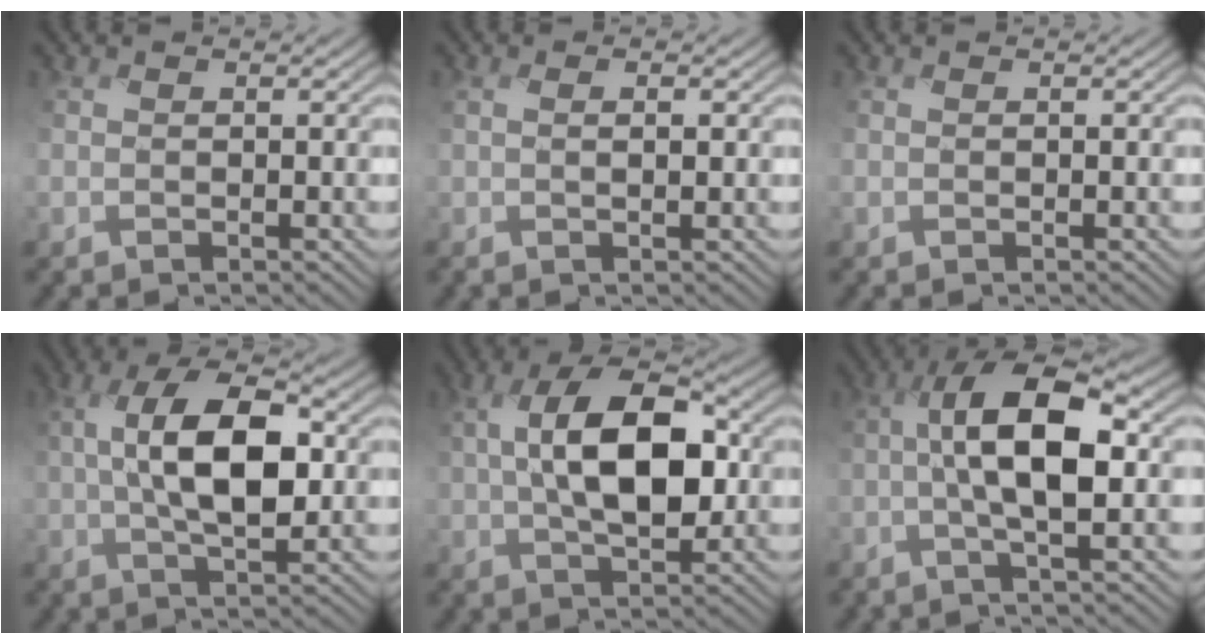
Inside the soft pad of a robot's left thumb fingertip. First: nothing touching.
{"total": 1.7, "force": [0.3, 0.3, 1.6], "torque": [-0.037, 0.004, 0.004]}
{"total": 0.0}
{"total": 10.7, "force": [0.7, 4.6, 9.7], "torque": [-0.182, 0.010, 0.009]}
{"total": 11.2, "force": [0.9, 5.7, 9.6], "torque": [-0.177, 0.011, 0.011]}
{"total": 10.1, "force": [-0.3, 2.9, 9.7], "torque": [-0.160, 0.019, -0.017]}